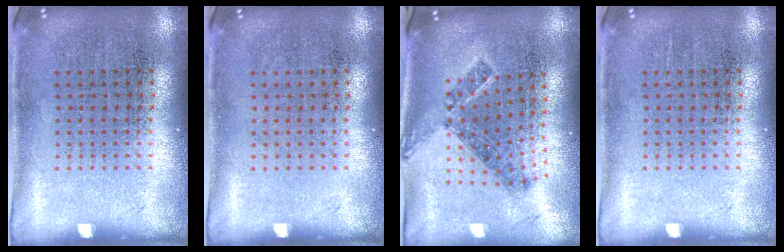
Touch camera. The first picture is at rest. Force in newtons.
{"total": 0.0}
{"total": 1.1, "press": 0.9, "slide": 0.7}
{"total": 0.0}